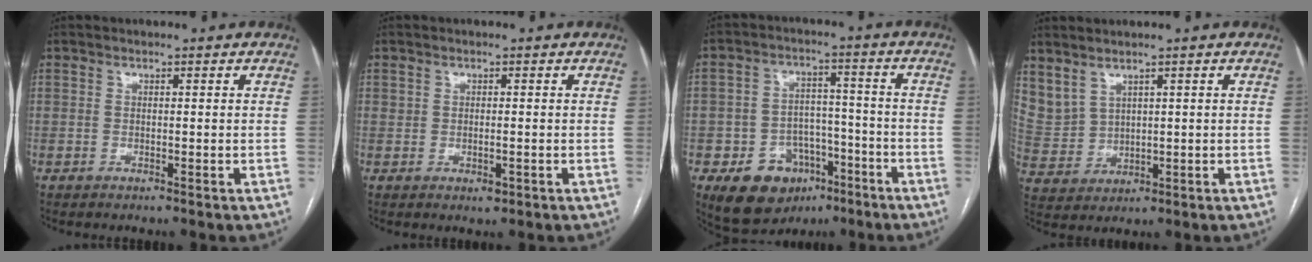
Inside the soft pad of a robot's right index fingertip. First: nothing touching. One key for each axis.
{"total": 1.7, "fx": -0.1, "fy": 1.0, "fz": 1.3, "tx": -0.024, "ty": -0.002, "tz": 0.003}
{"total": 10.9, "fx": -5.7, "fy": 8.0, "fz": 4.7, "tx": -0.073, "ty": 0.027, "tz": -0.079}
{"total": 6.7, "fx": 4.6, "fy": 3.9, "fz": 2.9, "tx": -0.076, "ty": 0.007, "tz": 0.121}